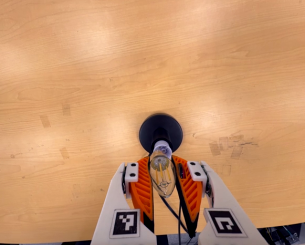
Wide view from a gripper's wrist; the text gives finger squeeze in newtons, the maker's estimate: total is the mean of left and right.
{"total": 19.7, "left": 21.5, "right": 17.9}